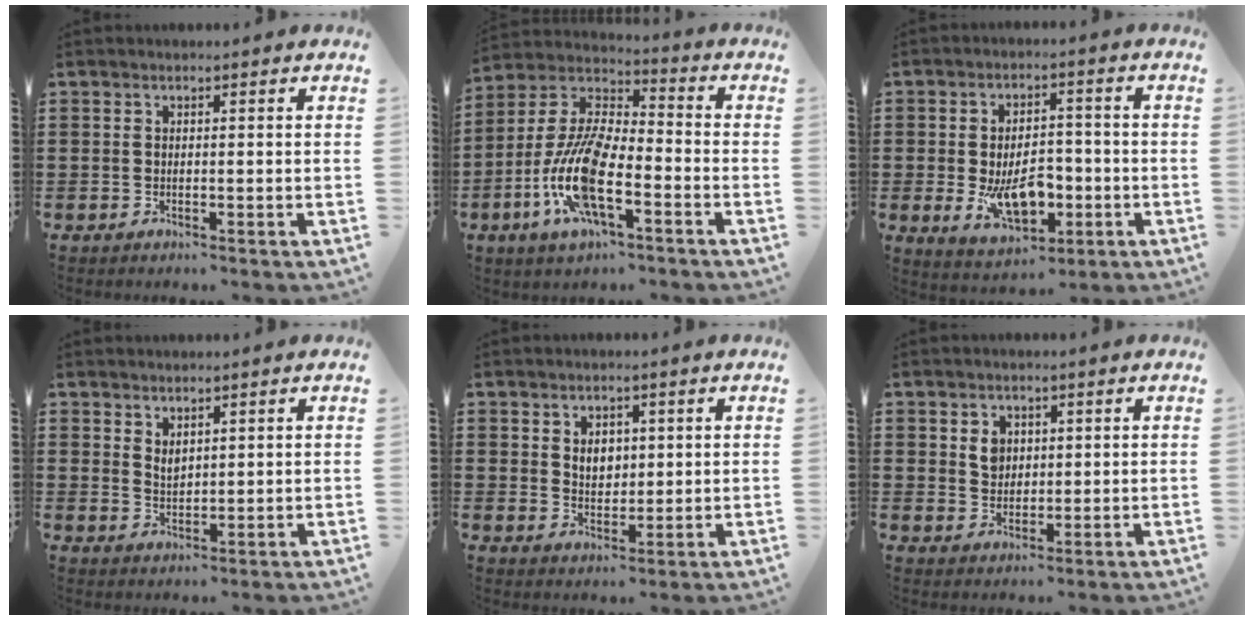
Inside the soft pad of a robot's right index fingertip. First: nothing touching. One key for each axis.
{"total": 13.4, "fx": -5.6, "fy": 4.4, "fz": 11.3, "tx": -0.269, "ty": -0.021, "tz": -0.113}
{"total": 9.0, "fx": -2.4, "fy": 4.9, "fz": 7.1, "tx": -0.114, "ty": -0.004, "tz": -0.042}
{"total": 2.1, "fx": 1.7, "fy": 0.9, "fz": 0.7, "tx": -0.017, "ty": 0.001, "tz": 0.033}
{"total": 3.2, "fx": 1.3, "fy": 2.5, "fz": 1.7, "tx": -0.033, "ty": 0.006, "tz": 0.020}
{"total": 3.0, "fx": 1.2, "fy": 2.3, "fz": 1.4, "tx": -0.027, "ty": 0.005, "tz": 0.020}